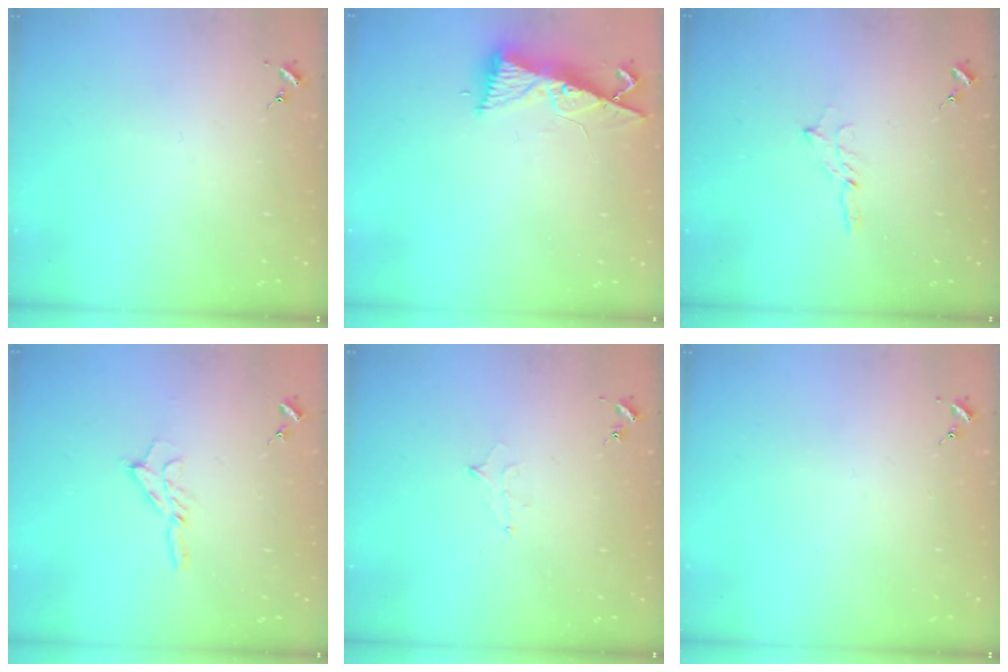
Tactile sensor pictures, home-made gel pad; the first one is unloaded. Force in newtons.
{"total": 9.0, "press": 9.0, "slide": 1.1}
{"total": 2.5, "press": 2.5, "slide": 0.2}
{"total": 6.5, "press": 6.5, "slide": 0.7}
{"total": 5.8, "press": 5.7, "slide": 0.6}
{"total": 0.0}